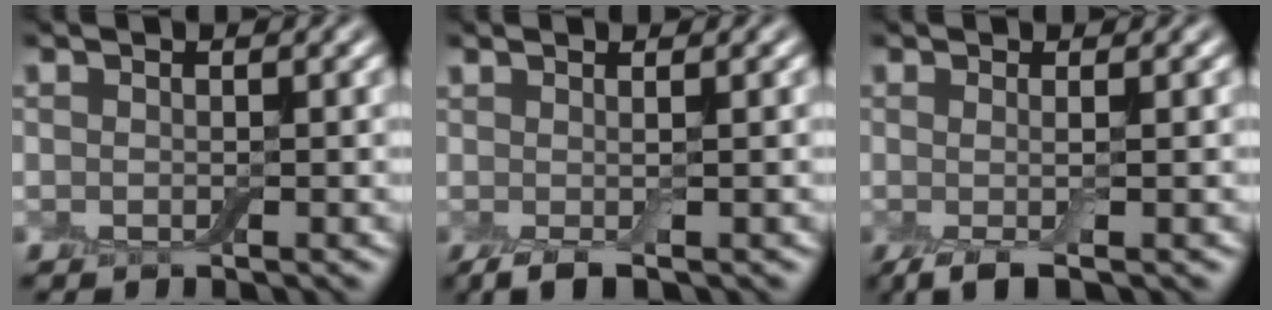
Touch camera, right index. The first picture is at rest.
{"total": 2.4, "force": [-0.3, 0.6, 2.3], "torque": [-0.031, 0.001, -0.008]}
{"total": 2.6, "force": [-0.5, 0.6, 2.5], "torque": [-0.038, -0.004, -0.014]}